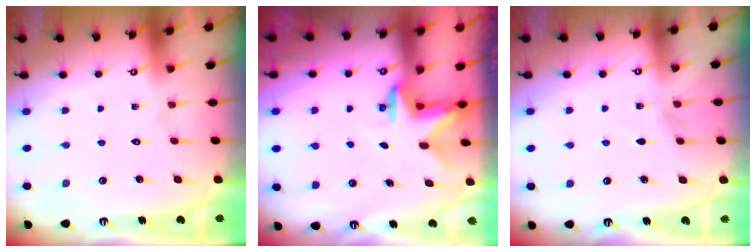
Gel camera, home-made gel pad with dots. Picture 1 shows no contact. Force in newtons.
{"total": 2.3, "press": 2.3, "slide": 0.4}
{"total": 3.9, "press": 3.9, "slide": 0.5}